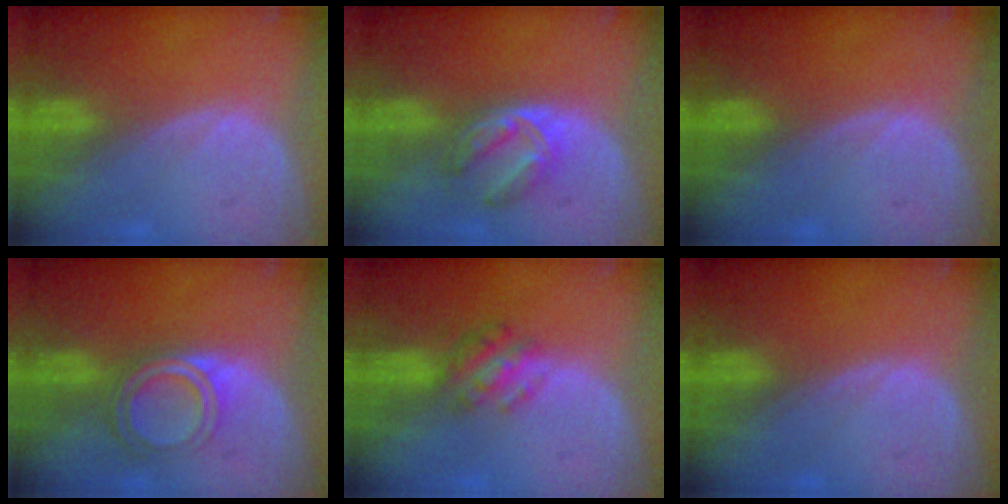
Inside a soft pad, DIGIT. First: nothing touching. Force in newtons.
{"total": 5.3, "press": 5.1, "slide": 1.3}
{"total": 0.0}
{"total": 5.7, "press": 5.1, "slide": 2.5}
{"total": 4.5, "press": 4.5, "slide": 0.6}
{"total": 0.0}